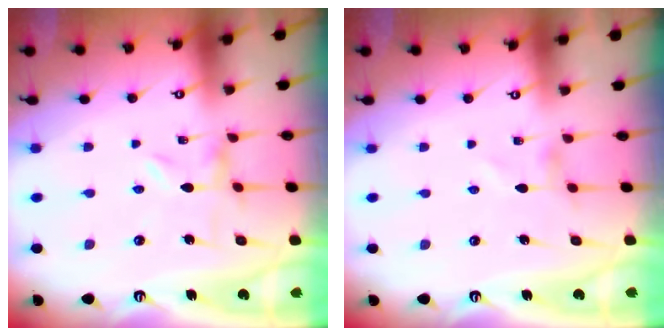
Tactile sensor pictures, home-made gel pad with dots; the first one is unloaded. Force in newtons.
{"total": 0.8, "press": 0.7, "slide": 0.2}